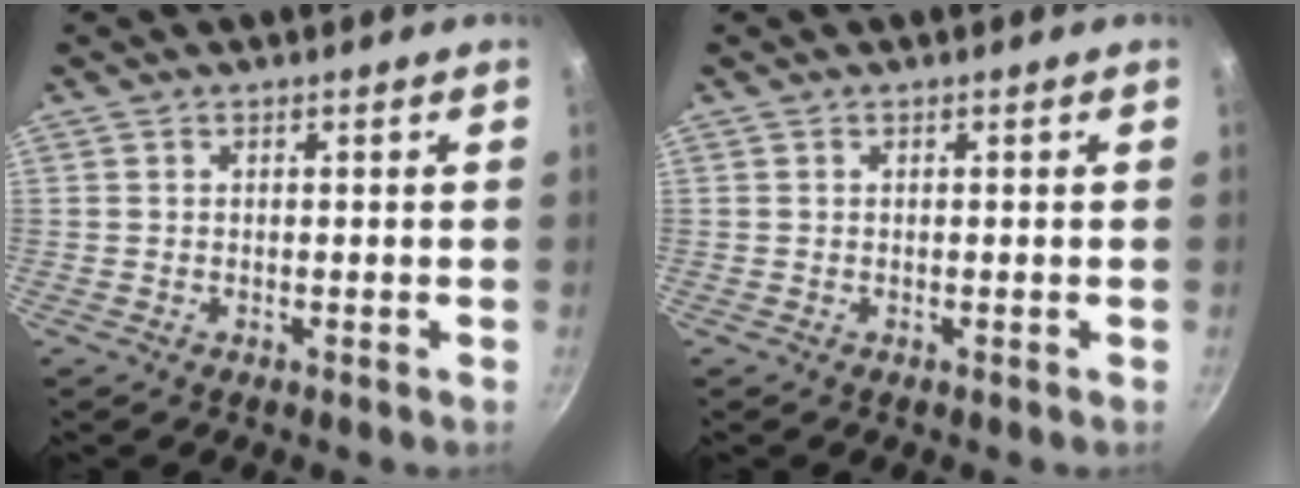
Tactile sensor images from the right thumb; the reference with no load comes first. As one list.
[{"total": 0.0}]